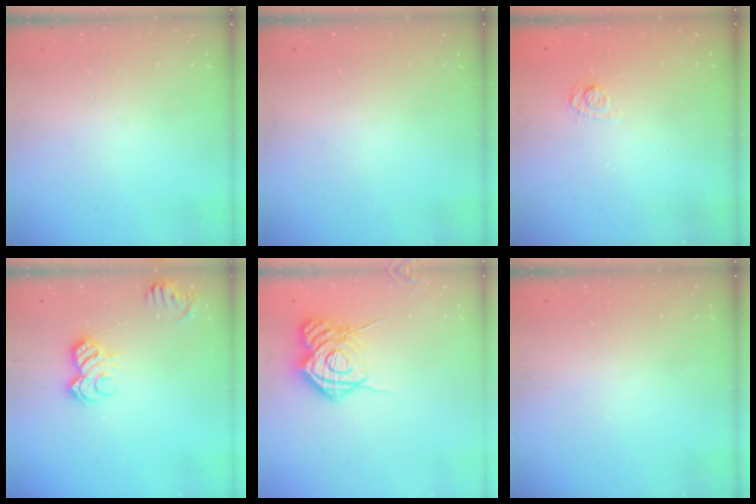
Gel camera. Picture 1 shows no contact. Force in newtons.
{"total": 0.0}
{"total": 4.5, "press": 4.2, "slide": 1.7}
{"total": 8.6, "press": 8.6, "slide": 0.0}
{"total": 15.5, "press": 15.5, "slide": 1.1}
{"total": 0.0}